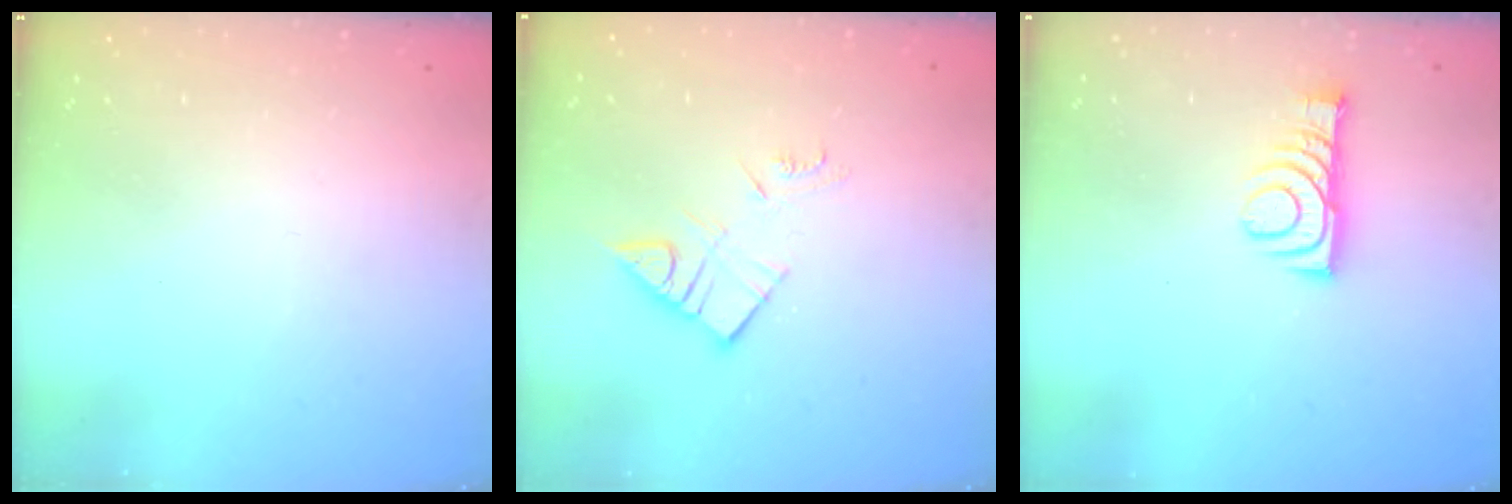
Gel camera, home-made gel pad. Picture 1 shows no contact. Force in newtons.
{"total": 8.9, "press": 8.9, "slide": 0.5}
{"total": 9.4, "press": 9.4, "slide": 0.9}